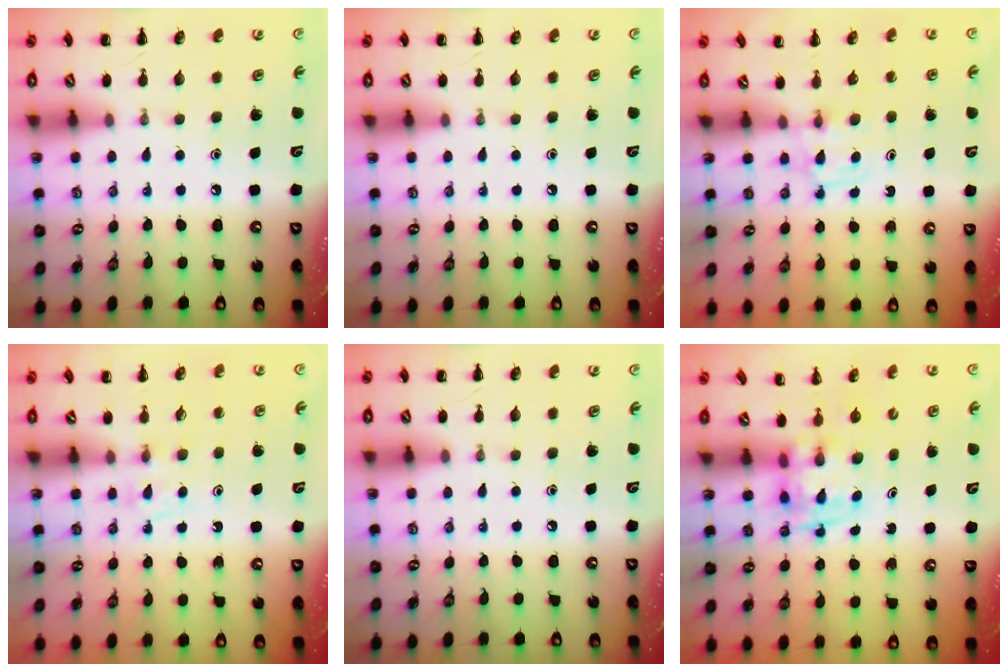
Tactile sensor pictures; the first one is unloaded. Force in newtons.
{"total": 0.0}
{"total": 2.8, "press": 2.5, "slide": 1.4}
{"total": 3.3, "press": 3.0, "slide": 1.3}
{"total": 0.0}
{"total": 4.4, "press": 4.4, "slide": 0.6}